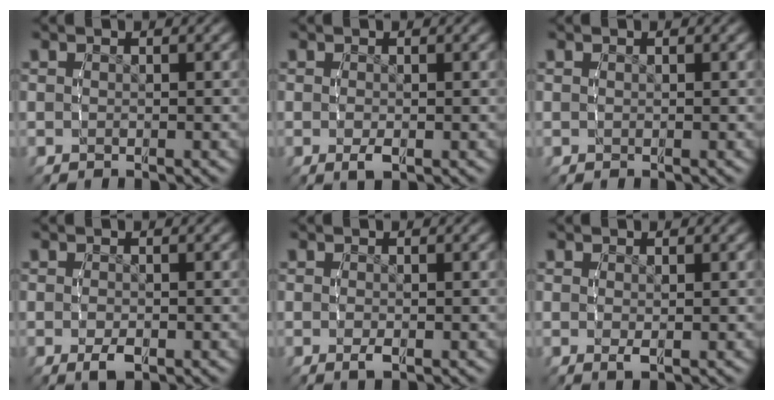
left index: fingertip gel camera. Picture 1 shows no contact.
{"total": 1.1, "force": [-0.4, 0.3, 1.1], "torque": [-0.025, -0.003, -0.006]}
{"total": 0.0}
{"total": 1.7, "force": [-0.7, 0.7, 1.4], "torque": [-0.027, -0.004, -0.013]}
{"total": 0.9, "force": [-0.3, 0.1, 0.9], "torque": [-0.022, -0.001, -0.005]}
{"total": 0.9, "force": [0.1, -0.1, 0.8], "torque": [-0.020, -0.006, 0.004]}